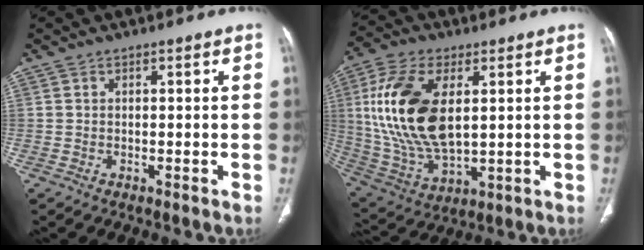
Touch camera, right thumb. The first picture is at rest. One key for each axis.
{"total": 20.2, "fx": 3.8, "fy": 10.5, "fz": 16.8, "tx": -0.344, "ty": -0.016, "tz": 0.078}